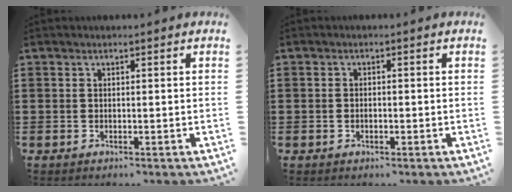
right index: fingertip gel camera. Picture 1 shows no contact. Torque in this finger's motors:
{"motor_torque": [-1.10, 1.04, -0.03, 0.00]}